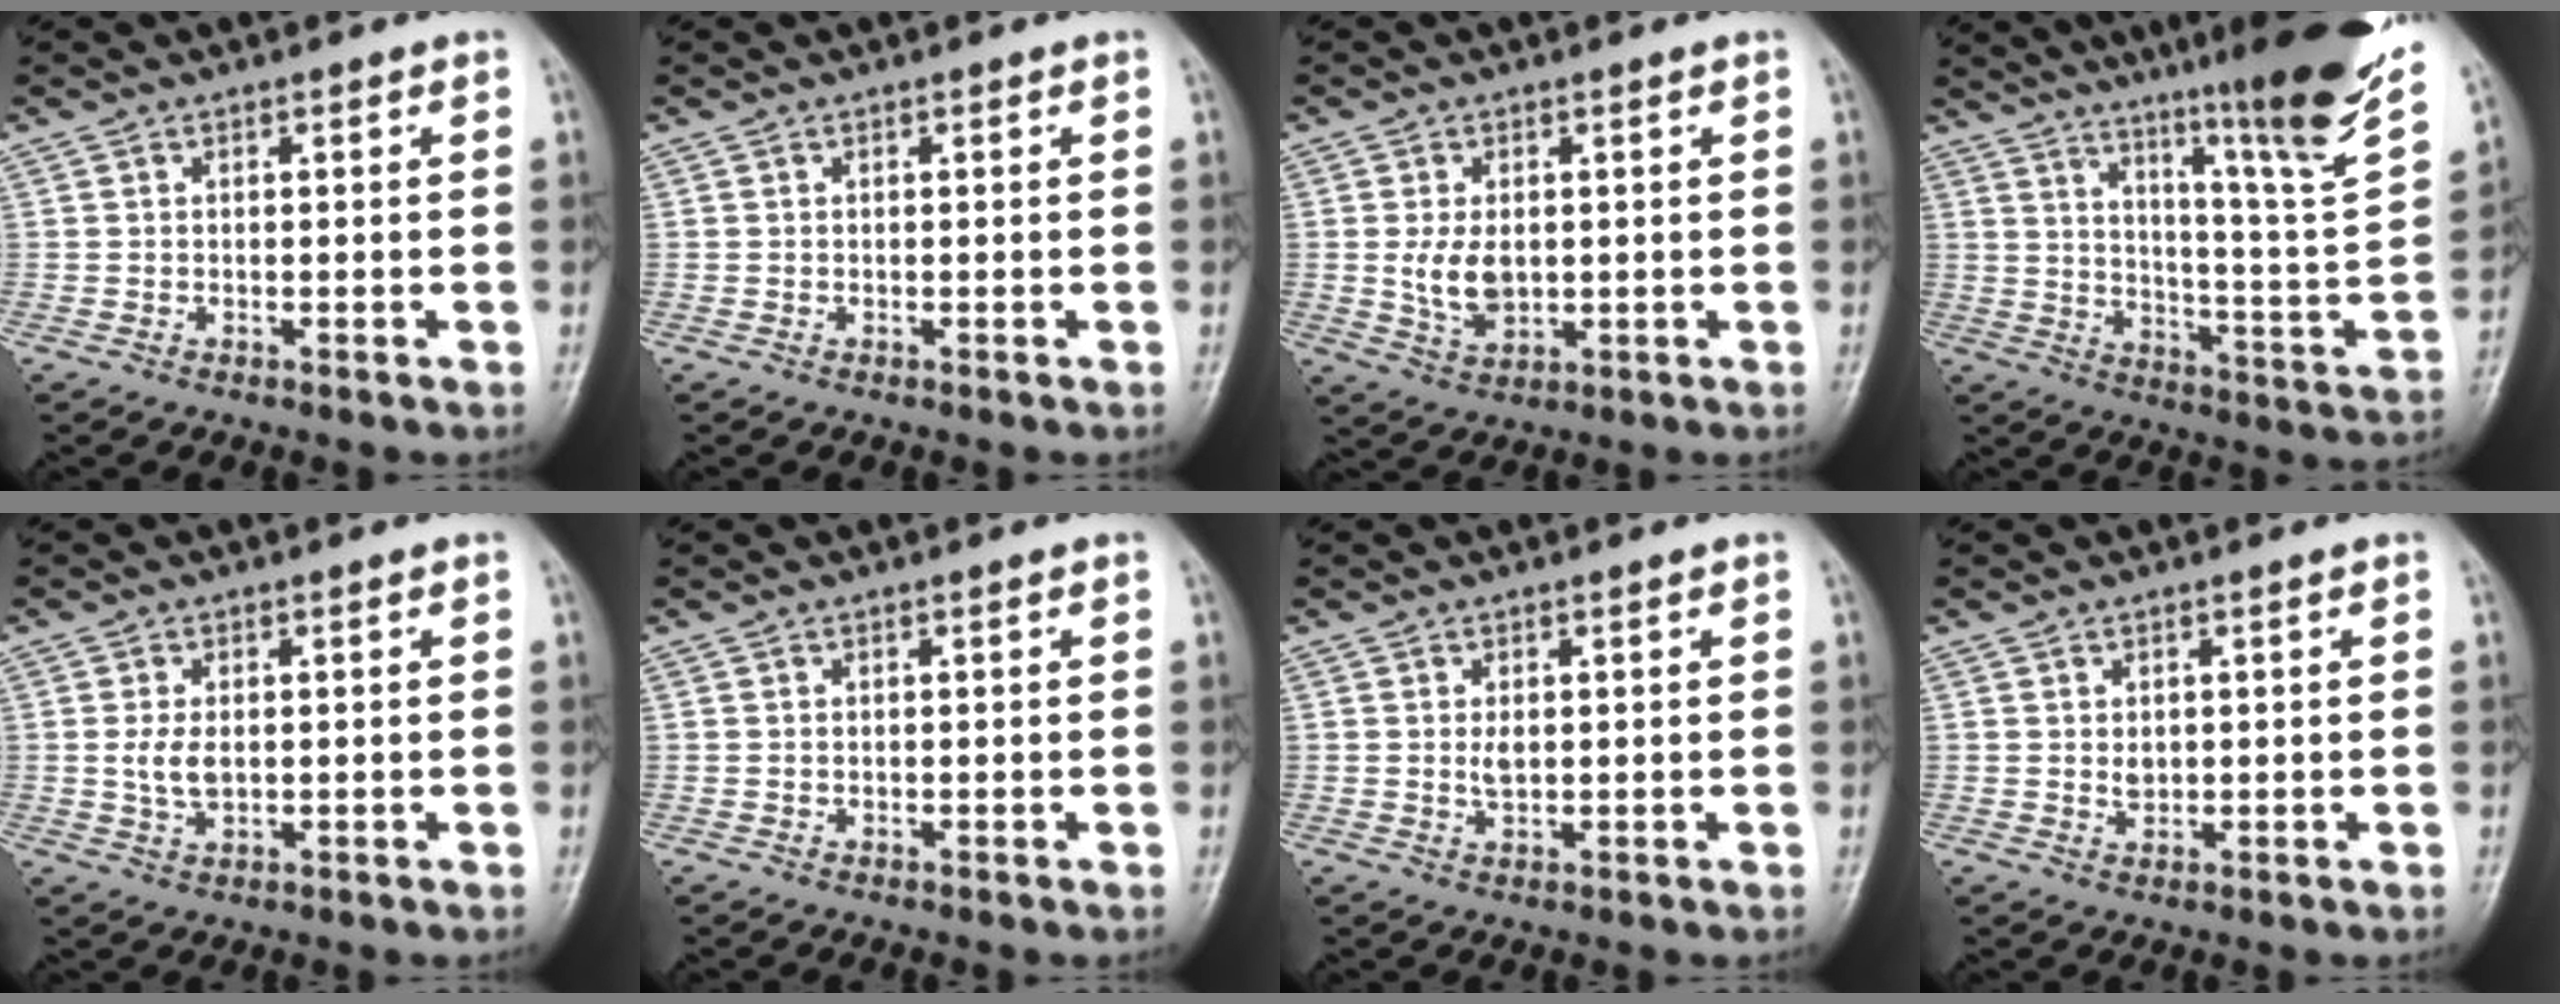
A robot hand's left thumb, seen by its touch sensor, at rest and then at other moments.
{"total": 0.0}
{"total": 5.8, "force": [0.4, 3.6, 4.5], "torque": [-0.077, -0.010, 0.016]}
{"total": 26.4, "force": [18.0, 2.3, 19.1], "torque": [-0.269, -0.091, 0.260]}
{"total": 3.7, "force": [0.4, 2.1, 3.1], "torque": [-0.062, -0.006, 0.011]}
{"total": 0.0}
{"total": 2.2, "force": [0.6, 1.1, 1.8], "torque": [-0.027, -0.005, 0.013]}
{"total": 1.8, "force": [0.5, 1.2, 1.3], "torque": [-0.014, -0.005, 0.012]}